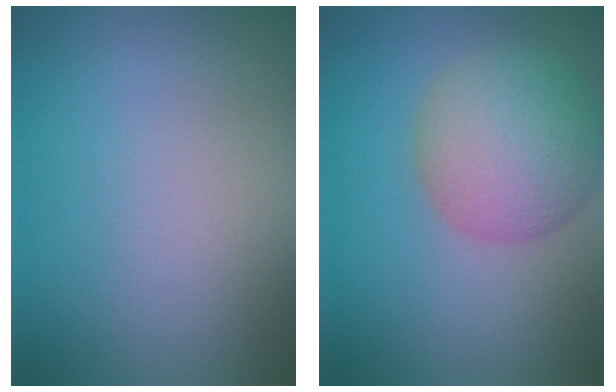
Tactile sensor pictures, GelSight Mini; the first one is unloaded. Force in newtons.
{"total": 7.0, "press": 7.0, "slide": 0.3}